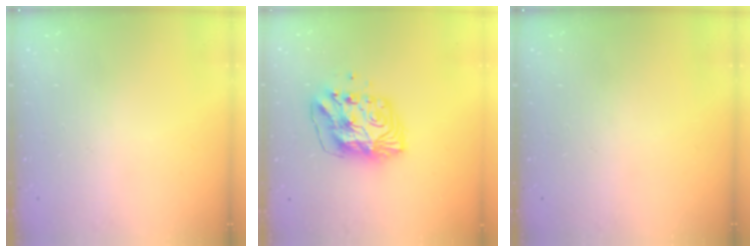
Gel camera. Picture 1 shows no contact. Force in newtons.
{"total": 11.2, "press": 11.2, "slide": 1.1}
{"total": 0.0}